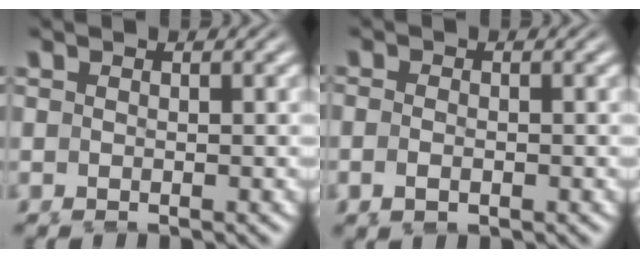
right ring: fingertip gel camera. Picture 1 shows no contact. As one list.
[{"total": 1.8, "force": [-0.9, 1.2, 1.0], "torque": [-0.030, -0.008, -0.017]}]